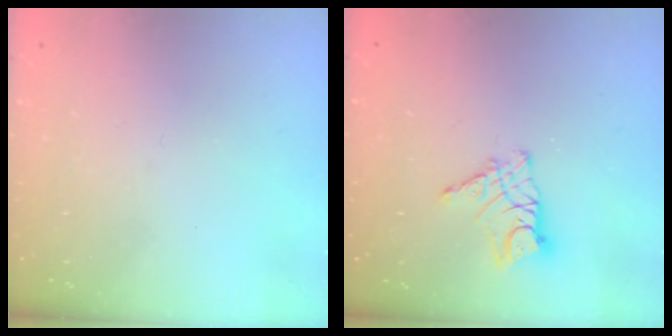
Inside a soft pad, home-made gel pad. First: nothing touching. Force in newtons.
{"total": 10.5, "press": 10.4, "slide": 0.7}